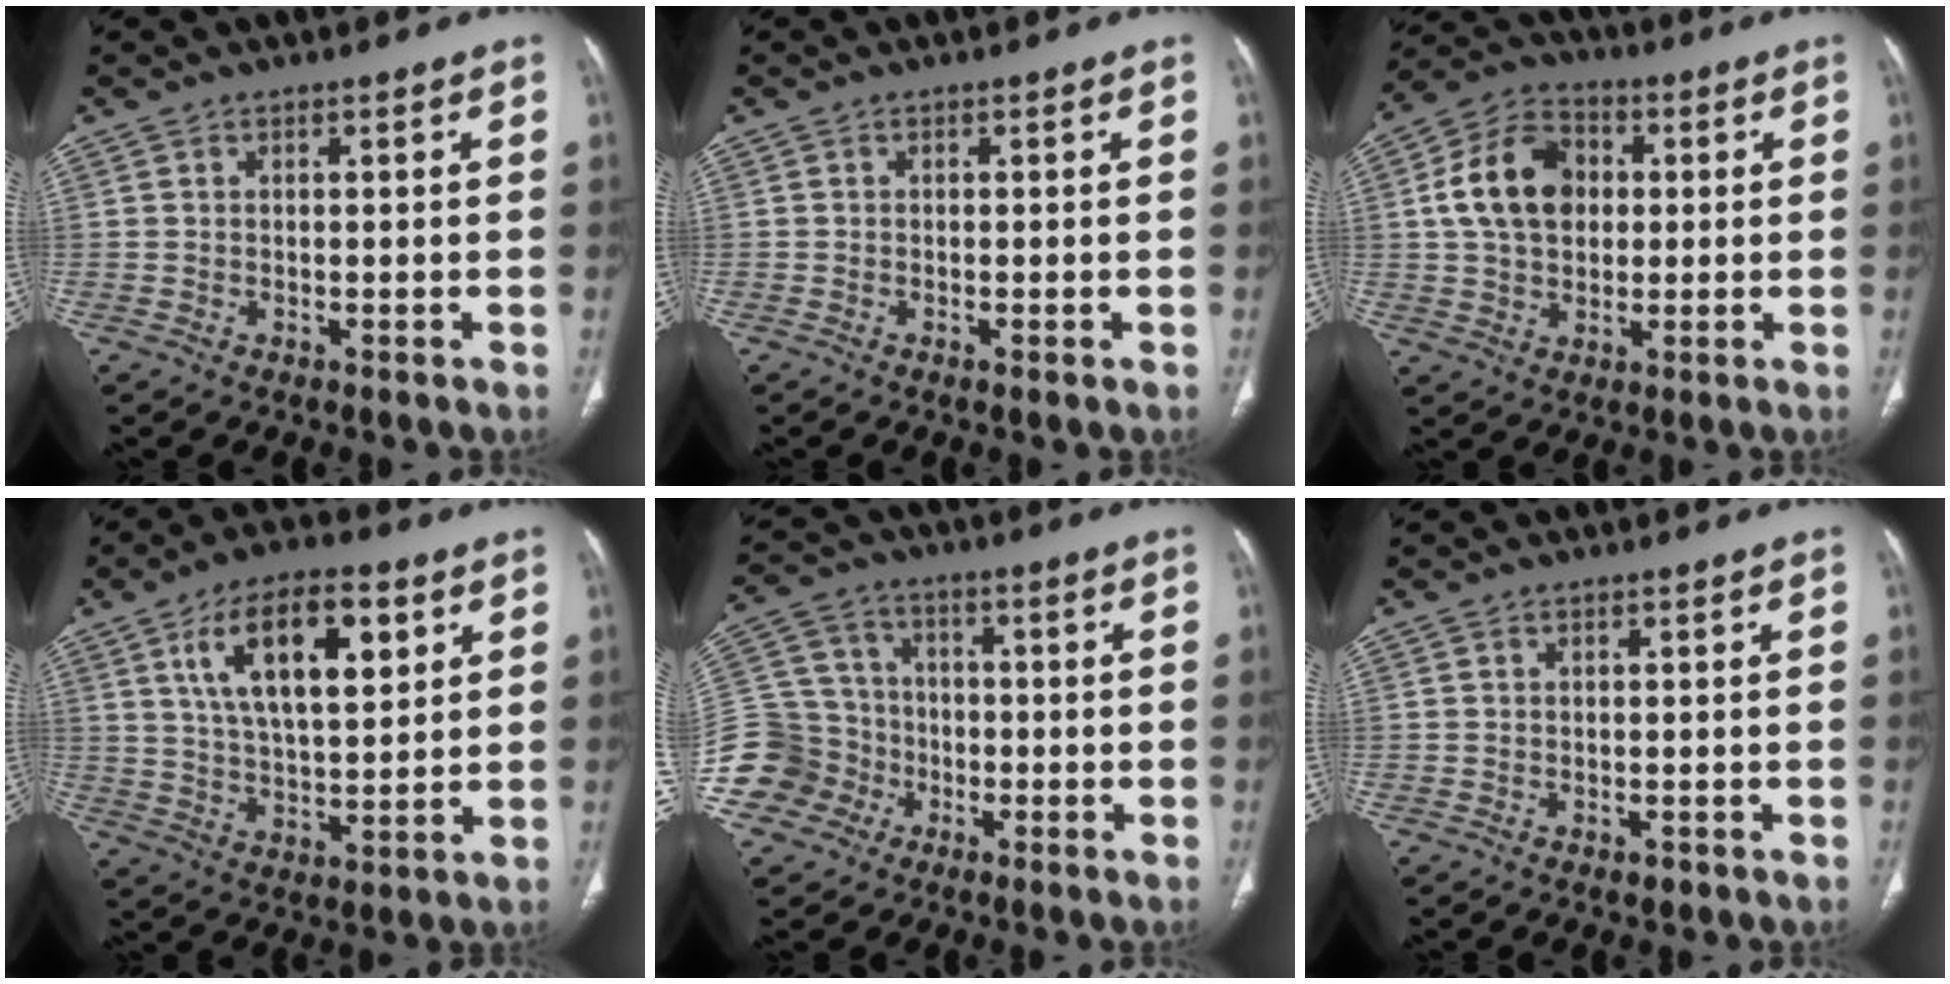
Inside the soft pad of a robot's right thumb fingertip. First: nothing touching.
{"total": 0.7, "force": [-0.4, 0.1, 0.5], "torque": [-0.012, -0.002, -0.007]}
{"total": 13.2, "force": [1.7, 9.8, 8.7], "torque": [-0.136, 0.015, 0.024]}
{"total": 15.4, "force": [6.1, 6.9, 12.4], "torque": [-0.186, -0.011, 0.108]}
{"total": 13.7, "force": [-5.5, 12.3, 2.5], "torque": [-0.046, 0.062, -0.095]}
{"total": 0.8, "force": [-0.6, 0.5, 0.4], "torque": [-0.002, 0.000, -0.007]}